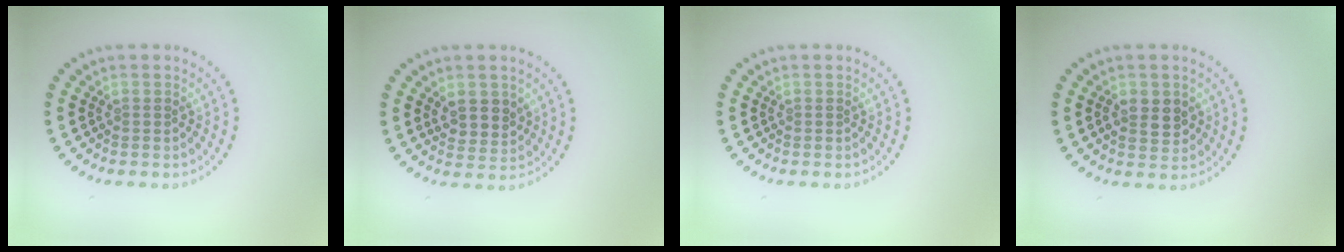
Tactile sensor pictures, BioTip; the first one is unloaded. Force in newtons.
{"total": 2.7, "press": 2.5, "slide": 0.8}
{"total": 0.0}
{"total": 2.7, "press": 2.7, "slide": 0.4}